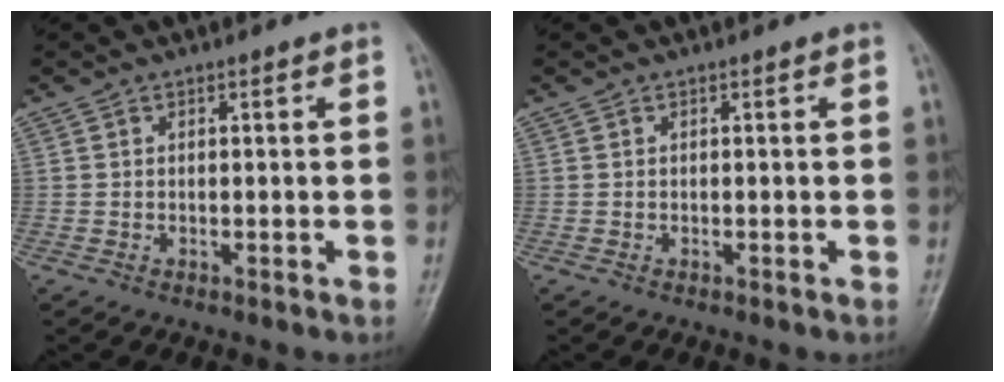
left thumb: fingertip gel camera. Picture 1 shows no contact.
{"total": 0.0}